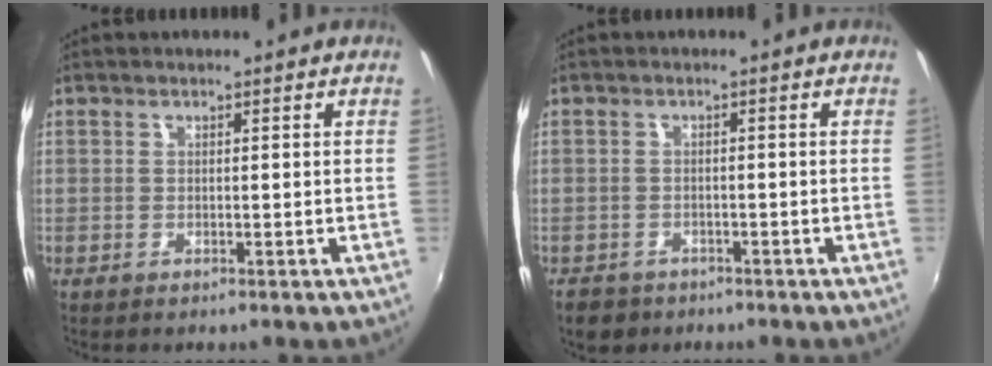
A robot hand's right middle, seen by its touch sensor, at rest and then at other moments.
{"total": 3.7, "force": [-2.5, 2.4, 1.1], "torque": [-0.034, -0.007, -0.041]}